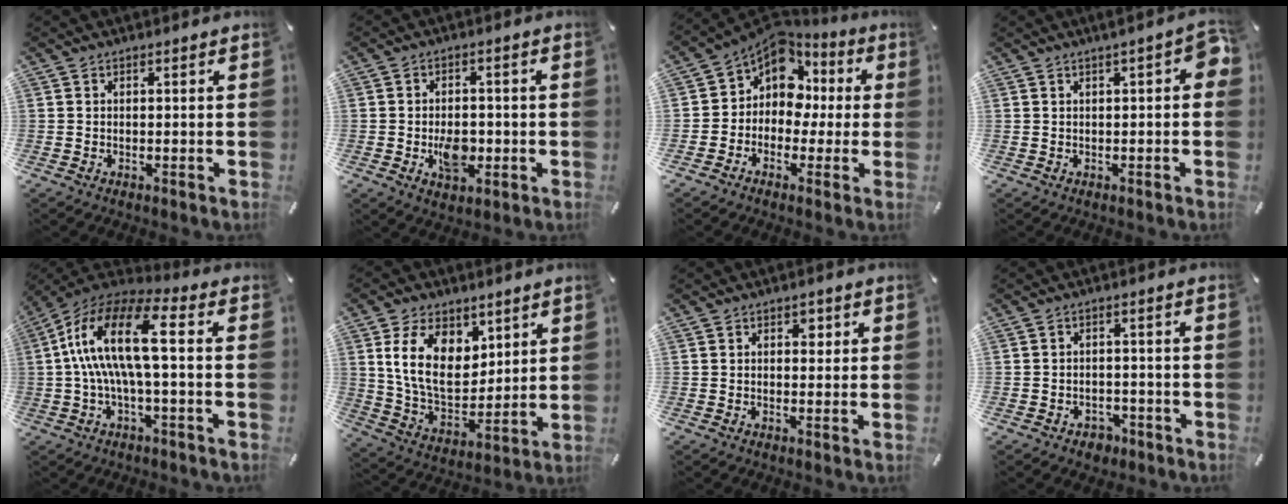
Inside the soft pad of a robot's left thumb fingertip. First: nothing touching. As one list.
[{"total": 7.1, "force": [-1.6, 4.8, 5.0], "torque": [-0.087, 0.006, -0.023]}, {"total": 8.7, "force": [2.7, 7.4, 3.6], "torque": [-0.101, -0.025, 0.054]}, {"total": 5.0, "force": [0.7, 1.7, 4.6], "torque": [-0.068, 0.006, 0.010]}, {"total": 17.5, "force": [1.2, 6.2, 16.3], "torque": [-0.334, 0.003, 0.014]}, {"total": 14.5, "force": [6.1, 9.9, 8.7], "torque": [-0.171, -0.021, 0.112]}, {"total": 2.0, "force": [0.6, 1.5, 1.2], "torque": [-0.002, -0.003, 0.003]}, {"total": 3.4, "force": [-2.0, 2.5, 1.0], "torque": [-0.015, 0.009, -0.037]}]